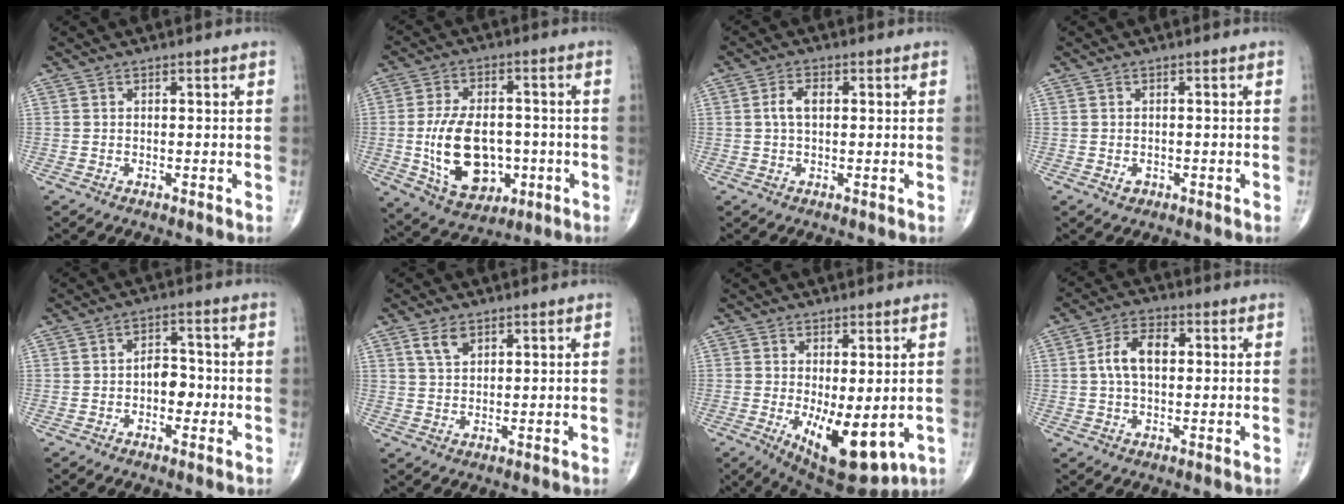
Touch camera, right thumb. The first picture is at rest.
{"total": 15.6, "force": [-2.6, 10.0, 11.7], "torque": [-0.182, 0.008, -0.027]}
{"total": 3.5, "force": [0.5, 1.9, 2.9], "torque": [-0.063, 0.009, 0.007]}
{"total": 1.4, "force": [-0.4, 1.1, 0.7], "torque": [-0.007, 0.003, -0.003]}
{"total": 5.0, "force": [-1.0, 3.2, 3.7], "torque": [-0.033, 0.019, -0.021]}
{"total": 3.7, "force": [2.2, 2.0, 2.3], "torque": [-0.037, -0.008, 0.046]}
{"total": 11.9, "force": [-2.2, 5.0, 10.5], "torque": [-0.145, -0.023, -0.012]}
{"total": 7.3, "force": [0.9, 4.2, 5.9], "torque": [-0.110, 0.016, 0.011]}